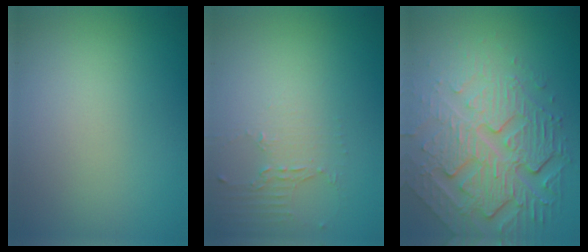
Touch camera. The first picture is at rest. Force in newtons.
{"total": 2.0, "press": 1.5, "slide": 1.4}
{"total": 7.8, "press": 5.5, "slide": 5.5}